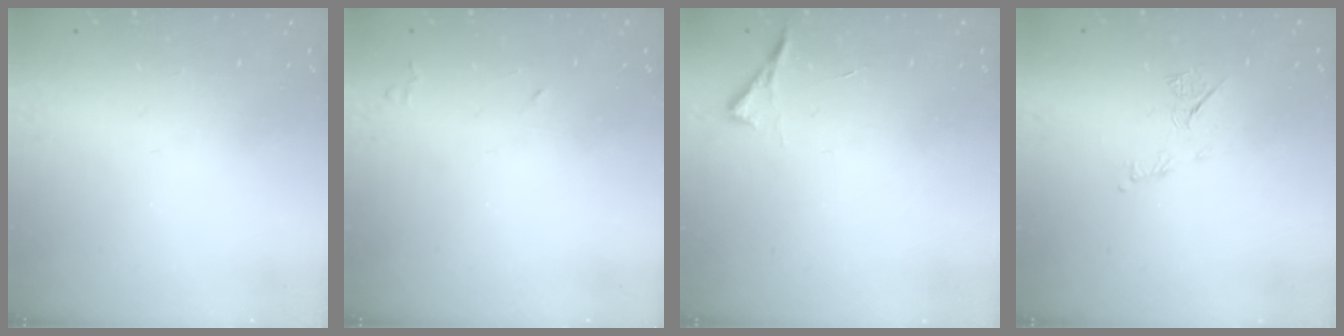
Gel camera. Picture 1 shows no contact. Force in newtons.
{"total": 4.0, "press": 3.9, "slide": 0.7}
{"total": 3.6, "press": 3.6, "slide": 0.5}
{"total": 6.6, "press": 6.5, "slide": 0.9}